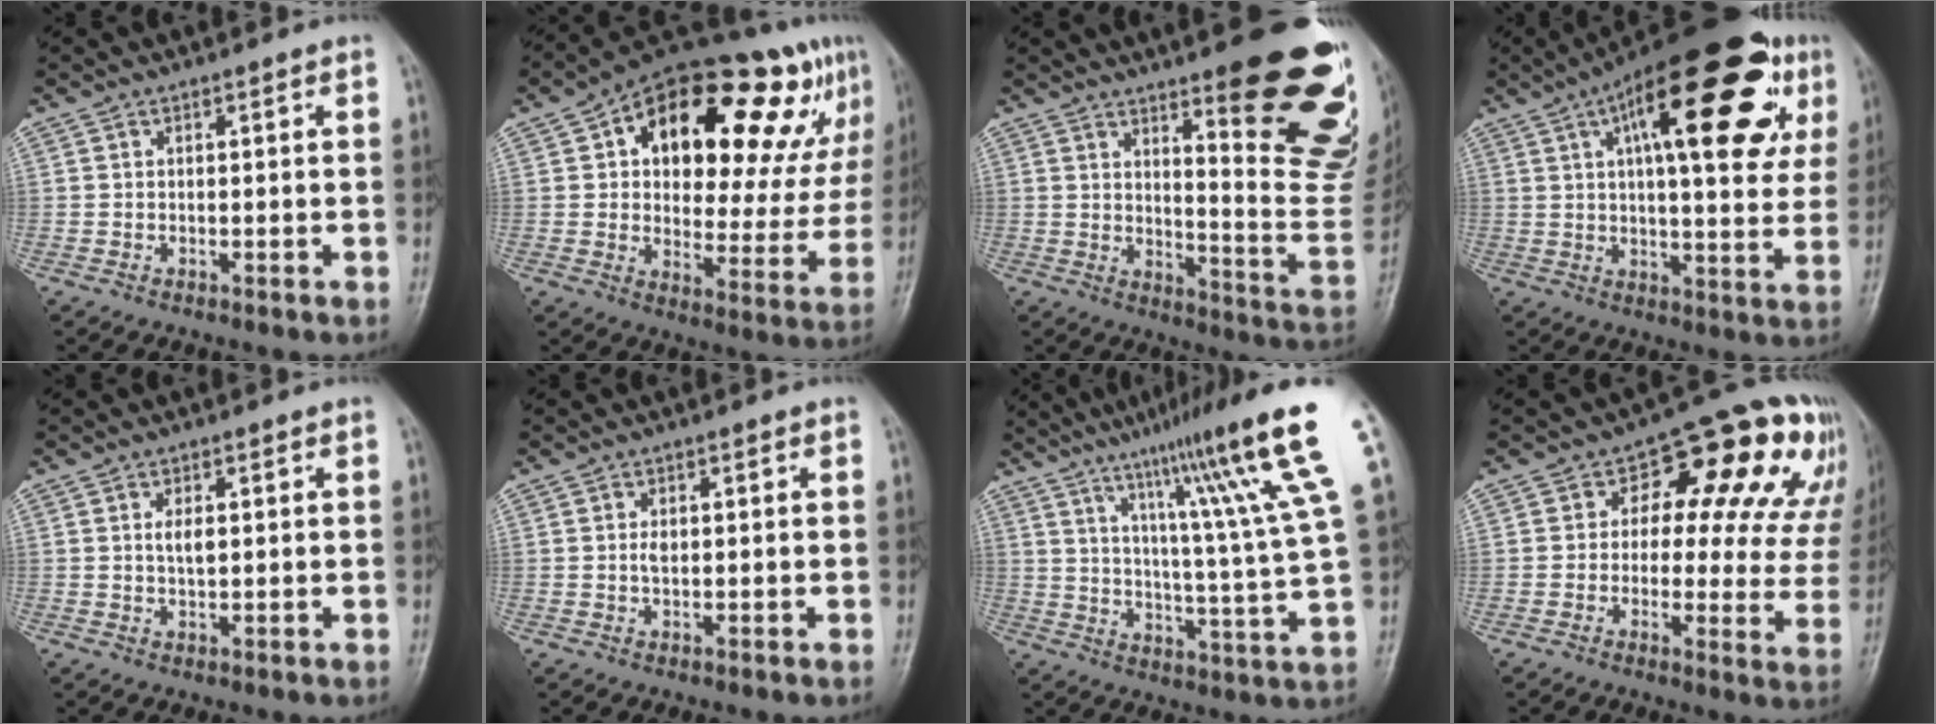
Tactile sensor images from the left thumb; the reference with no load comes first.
{"total": 28.5, "force": [12.0, 13.1, 22.3], "torque": [-0.276, 0.017, 0.178]}
{"total": 24.4, "force": [13.4, 5.4, 19.6], "torque": [-0.192, -0.088, 0.185]}
{"total": 27.6, "force": [10.9, 10.4, 23.2], "torque": [-0.310, 0.011, 0.150]}
{"total": 2.7, "force": [0.6, 1.4, 2.3], "torque": [-0.037, -0.003, 0.010]}
{"total": 1.7, "force": [0.2, 1.1, 1.4], "torque": [-0.022, -0.001, 0.003]}
{"total": 19.7, "force": [10.6, 0.5, 16.6], "torque": [-0.233, -0.046, 0.153]}
{"total": 17.9, "force": [7.1, 9.7, 13.2], "torque": [-0.102, 0.005, 0.078]}